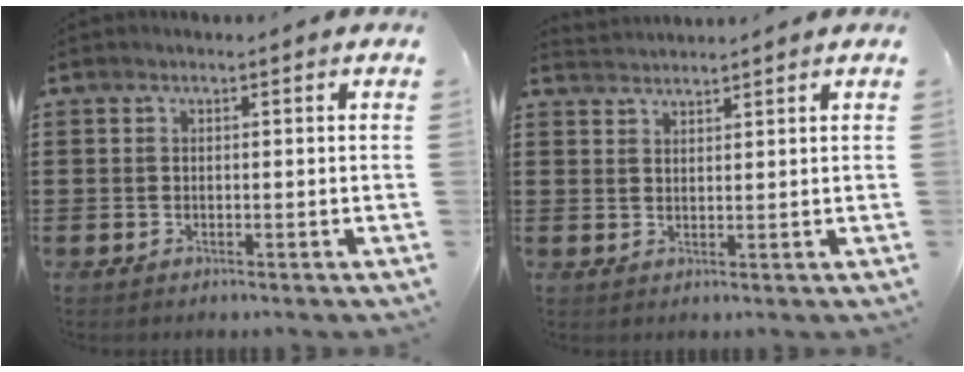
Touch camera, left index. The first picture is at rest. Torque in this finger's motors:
{"motor_torque": [1.44, -0.70, -0.11, -0.12]}